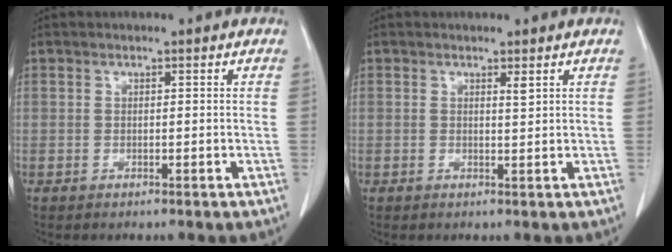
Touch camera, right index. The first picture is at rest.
{"total": 0.9, "force": [0.6, 0.0, 0.7], "torque": [-0.013, -0.005, 0.010]}